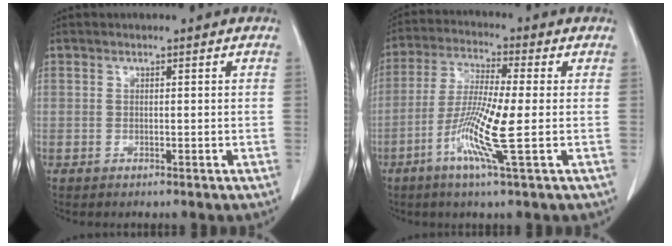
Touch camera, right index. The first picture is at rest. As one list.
[{"total": 10.5, "force": [-3.0, -0.4, 10.1], "torque": [-0.202, -0.019, -0.066]}]